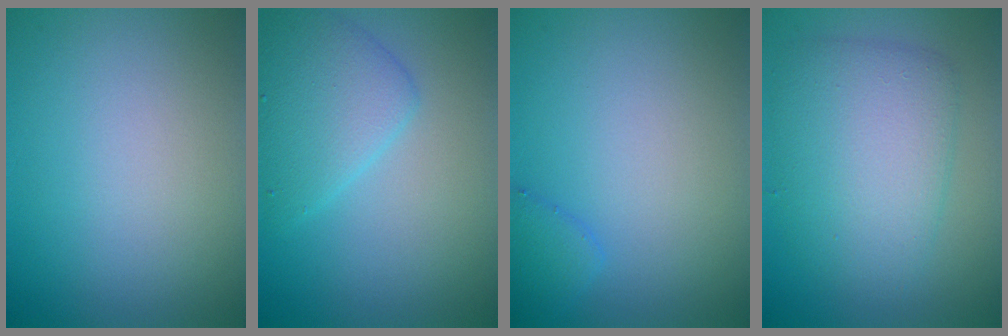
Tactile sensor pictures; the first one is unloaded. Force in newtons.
{"total": 3.0, "press": 3.0, "slide": 0.1}
{"total": 1.5, "press": 1.5, "slide": 0.1}
{"total": 6.1, "press": 6.1, "slide": 0.1}